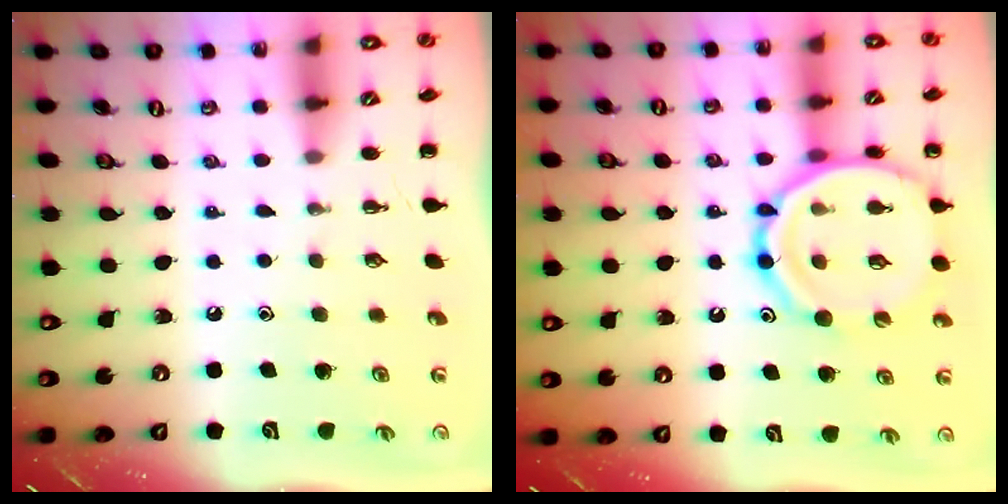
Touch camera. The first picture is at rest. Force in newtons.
{"total": 17.6, "press": 17.3, "slide": 3.0}